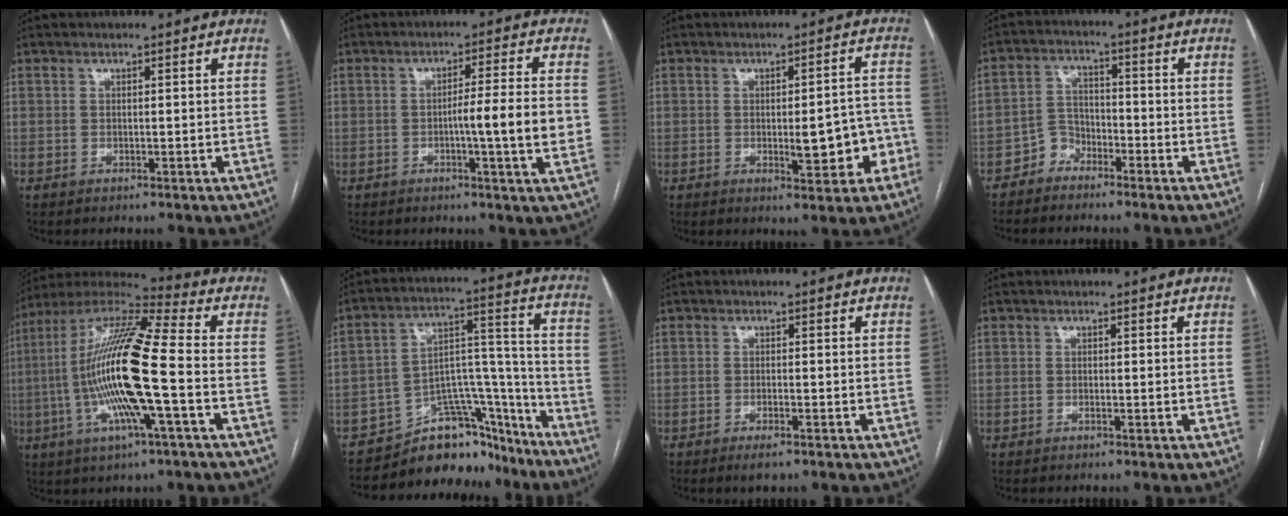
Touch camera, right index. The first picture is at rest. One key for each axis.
{"total": 7.9, "fx": -1.2, "fy": -0.6, "fz": 7.8, "tx": -0.114, "ty": 0.000, "tz": -0.020}
{"total": 7.6, "fx": -2.2, "fy": 2.4, "fz": 6.9, "tx": -0.081, "ty": 0.016, "tz": -0.020}
{"total": 3.9, "fx": -2.9, "fy": 2.5, "fz": 0.3, "tx": 0.004, "ty": 0.010, "tz": -0.058}
{"total": 19.5, "fx": -3.0, "fy": 1.6, "fz": 19.2, "tx": -0.381, "ty": -0.001, "tz": -0.063}
{"total": 14.7, "fx": -13.1, "fy": 5.6, "fz": 3.7, "tx": -0.033, "ty": 0.072, "tz": -0.202}
{"total": 2.3, "fx": -1.5, "fy": 0.3, "fz": 1.7, "tx": -0.032, "ty": -0.003, "tz": -0.024}
{"total": 0.7, "fx": -0.2, "fy": 0.1, "fz": 0.6, "tx": -0.012, "ty": -0.001, "tz": -0.002}